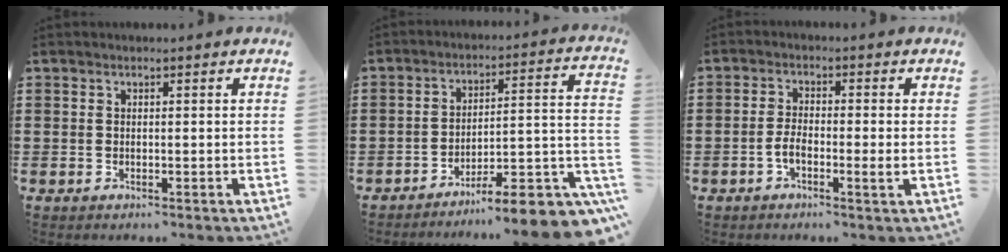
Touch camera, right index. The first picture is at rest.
{"total": 7.7, "force": [-6.1, 1.0, 4.7], "torque": [-0.057, -0.008, -0.116]}
{"total": 4.0, "force": [-1.2, 0.8, 3.7], "torque": [-0.077, -0.005, -0.025]}